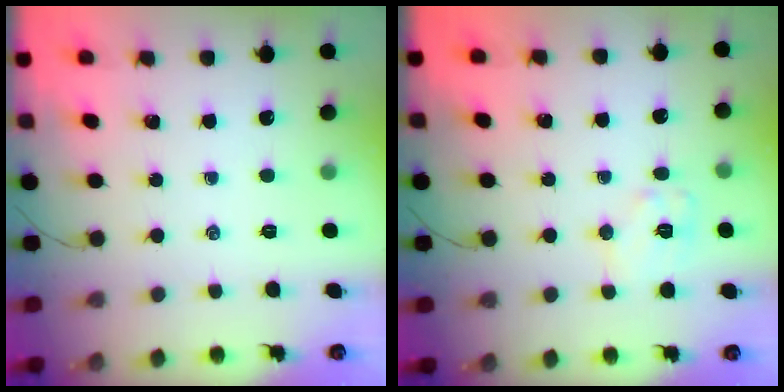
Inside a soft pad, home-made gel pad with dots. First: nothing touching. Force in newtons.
{"total": 7.4, "press": 7.4, "slide": 0.4}